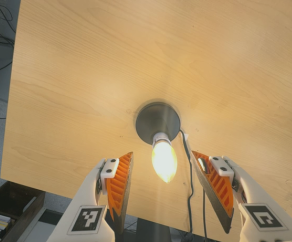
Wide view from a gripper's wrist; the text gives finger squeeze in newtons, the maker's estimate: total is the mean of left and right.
{"total": 0.0}